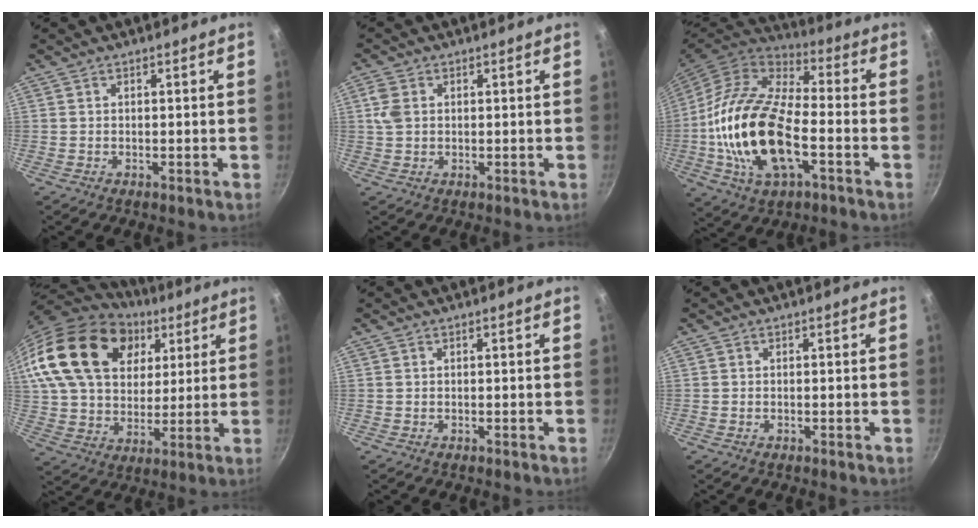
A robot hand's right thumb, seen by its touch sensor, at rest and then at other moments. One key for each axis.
{"total": 3.7, "fx": 0.8, "fy": 2.8, "fz": 2.4, "tx": -0.049, "ty": 0.003, "tz": 0.013}
{"total": 22.0, "fx": -4.4, "fy": 10.9, "fz": 18.6, "tx": -0.355, "ty": 0.025, "tz": -0.090}
{"total": 27.8, "fx": 11.4, "fy": 19.3, "fz": 16.4, "tx": -0.298, "ty": -0.003, "tz": 0.205}
{"total": 0.0}
{"total": 0.0}